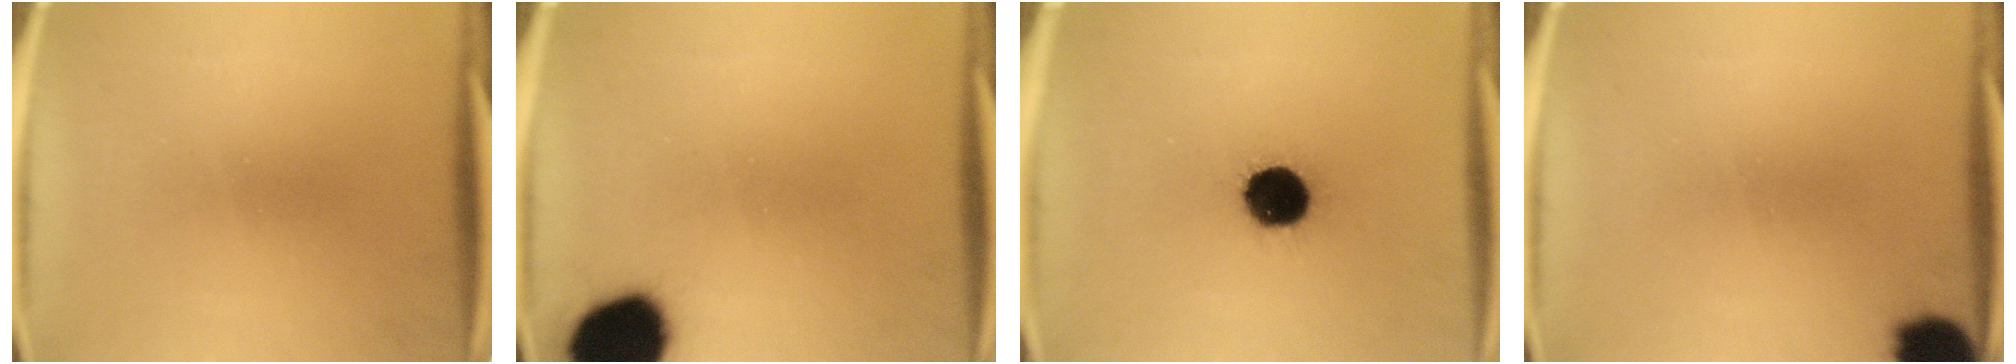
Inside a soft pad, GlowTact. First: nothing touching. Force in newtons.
{"total": 17.2}
{"total": 13.3}
{"total": 9.7}